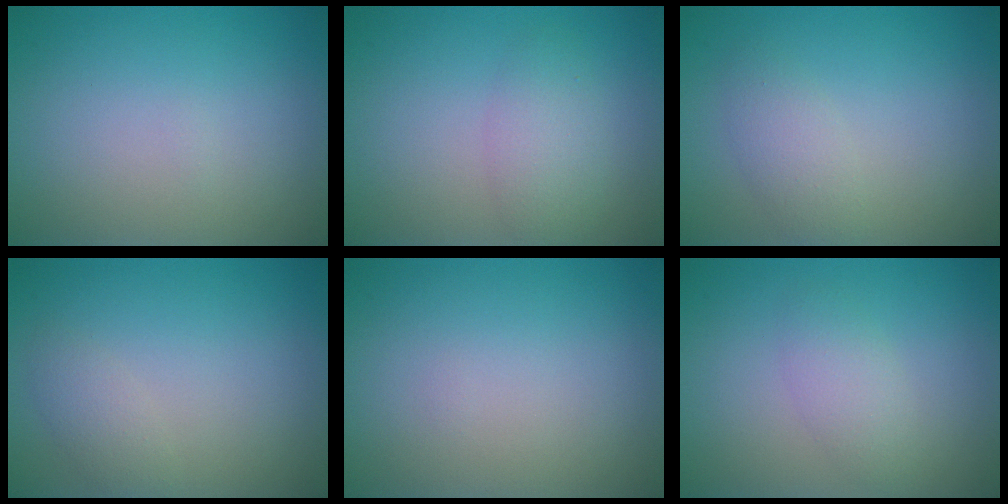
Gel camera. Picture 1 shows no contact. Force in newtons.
{"total": 2.6, "press": 2.6, "slide": 0.2}
{"total": 2.2, "press": 2.2, "slide": 0.1}
{"total": 1.5, "press": 1.5, "slide": 0.1}
{"total": 0.0}
{"total": 2.1, "press": 2.1, "slide": 0.1}